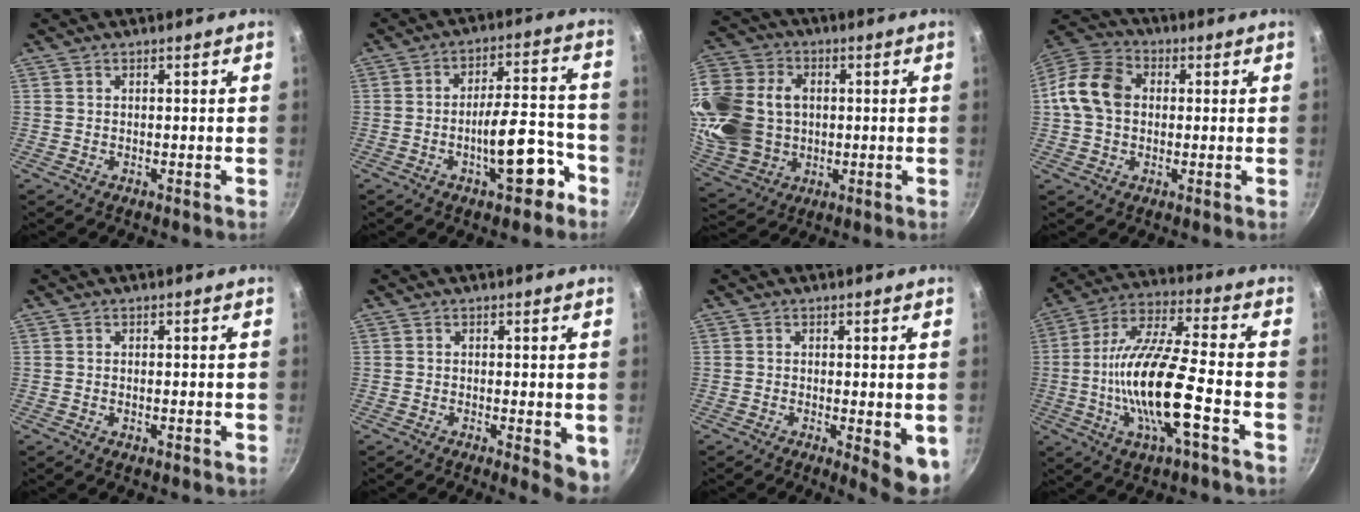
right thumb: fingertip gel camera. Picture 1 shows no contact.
{"total": 11.6, "force": [-5.4, 4.2, 9.4], "torque": [-0.109, 0.056, -0.073]}
{"total": 23.5, "force": [1.1, 18.7, 14.2], "torque": [-0.311, 0.023, 0.033]}
{"total": 11.0, "force": [0.7, 8.5, 7.0], "torque": [-0.112, 0.025, -0.005]}
{"total": 0.9, "force": [-0.4, 0.4, 0.8], "torque": [-0.012, 0.000, -0.006]}
{"total": 4.7, "force": [-1.1, 1.6, 4.3], "torque": [-0.046, -0.007, -0.012]}
{"total": 6.1, "force": [-1.2, 1.8, 5.8], "torque": [-0.064, -0.009, -0.011]}
{"total": 17.5, "force": [-4.7, 4.3, 16.3], "torque": [-0.311, 0.028, -0.098]}